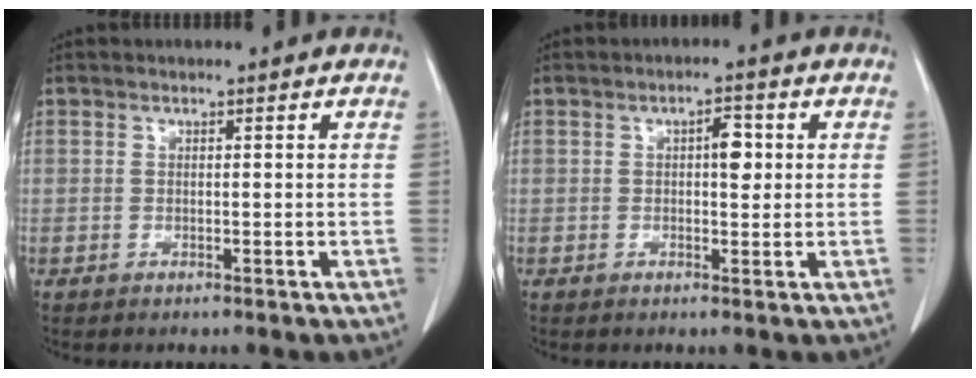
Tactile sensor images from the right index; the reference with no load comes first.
{"total": 3.0, "force": [0.6, 1.3, 2.7], "torque": [-0.035, 0.007, 0.010]}